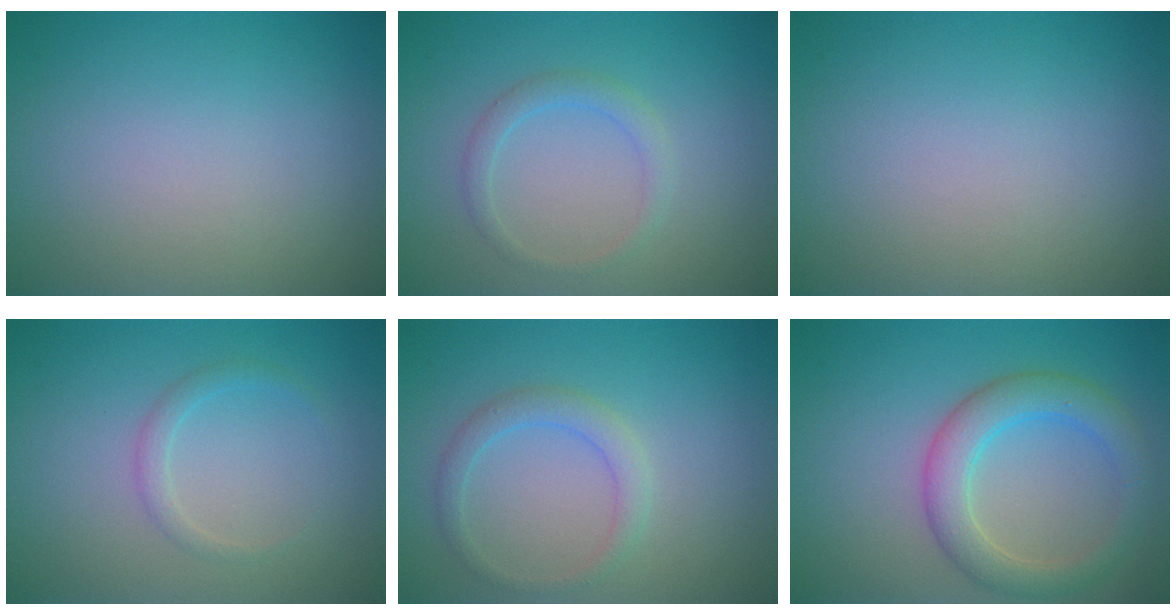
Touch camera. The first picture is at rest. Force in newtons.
{"total": 1.7, "press": 1.7, "slide": 0.1}
{"total": 0.0}
{"total": 1.3, "press": 1.3, "slide": 0.1}
{"total": 2.0, "press": 2.0, "slide": 0.1}
{"total": 4.4, "press": 4.4, "slide": 0.3}